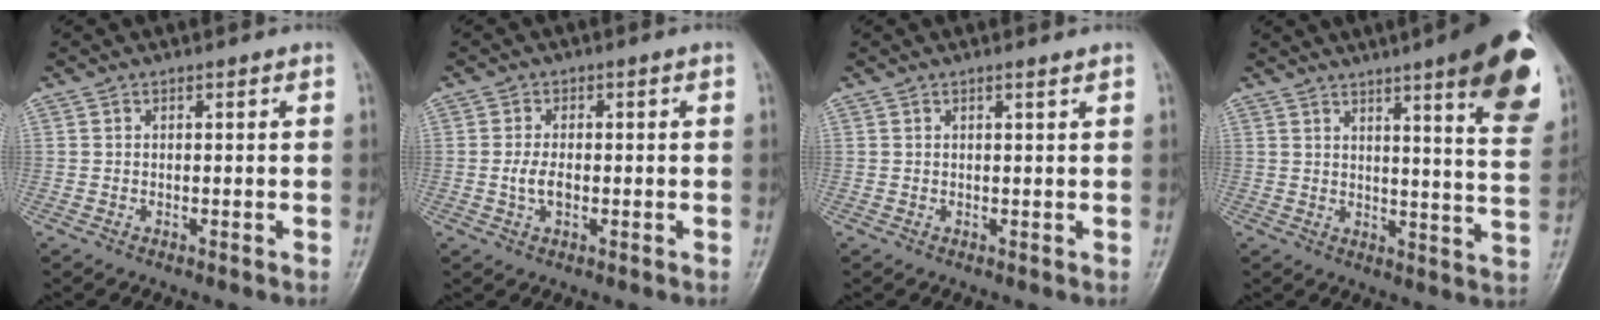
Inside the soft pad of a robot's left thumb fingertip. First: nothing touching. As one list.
[{"total": 3.3, "force": [-0.5, 2.0, 2.5], "torque": [-0.047, 0.007, -0.011]}, {"total": 0.9, "force": [0.6, -0.2, 0.6], "torque": [-0.016, -0.005, 0.012]}, {"total": 18.8, "force": [10.5, 3.0, 15.2], "torque": [-0.170, -0.047, 0.124]}]